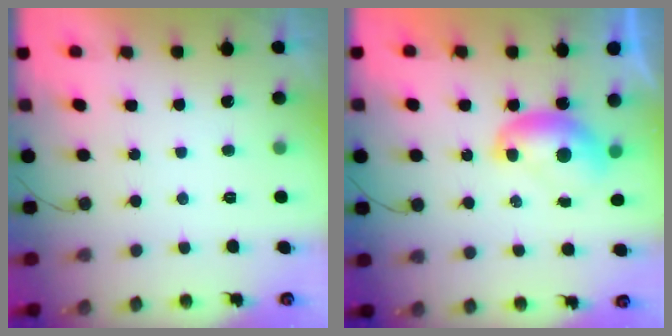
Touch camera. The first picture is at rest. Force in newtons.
{"total": 7.8, "press": 7.8, "slide": 0.2}